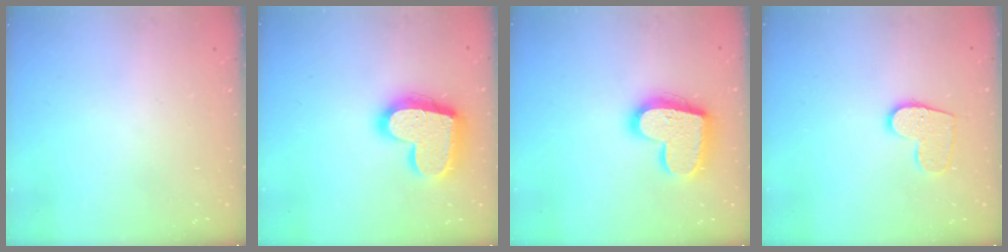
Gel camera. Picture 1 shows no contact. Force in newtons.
{"total": 20.3, "press": 20.3, "slide": 1.4}
{"total": 18.0, "press": 18.0, "slide": 1.1}
{"total": 10.9, "press": 10.9, "slide": 0.5}